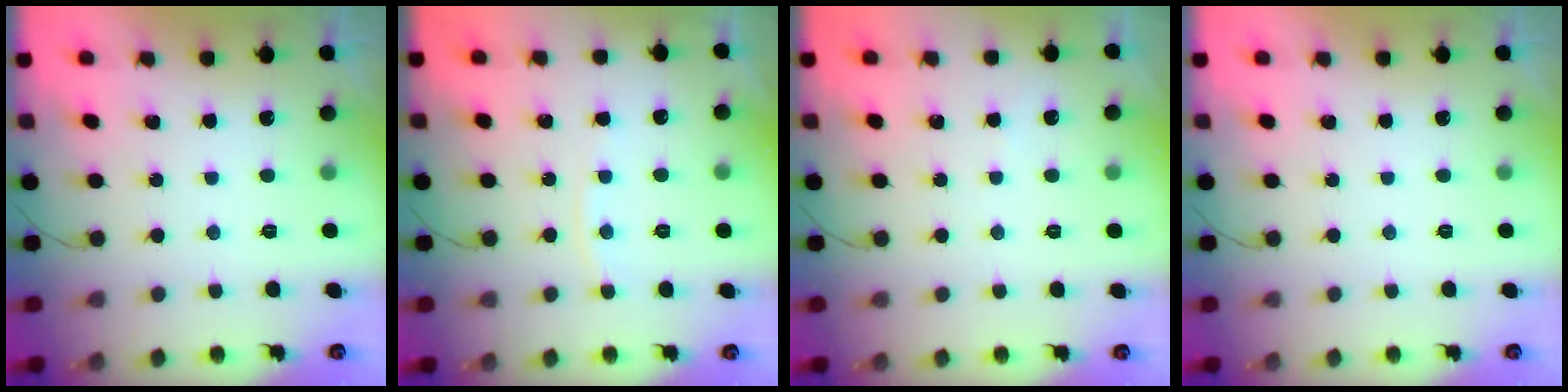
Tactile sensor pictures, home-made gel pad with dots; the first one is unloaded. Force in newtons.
{"total": 3.6, "press": 3.6, "slide": 0.5}
{"total": 2.1, "press": 2.1, "slide": 0.3}
{"total": 0.0}